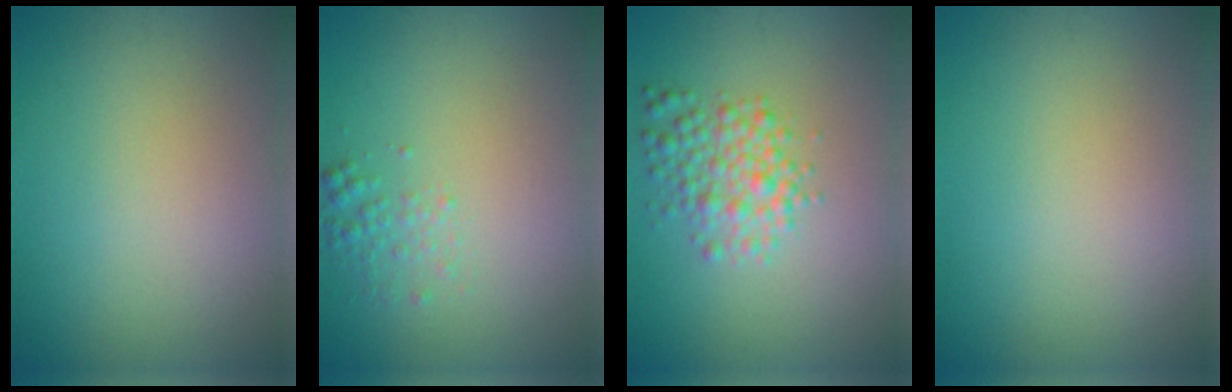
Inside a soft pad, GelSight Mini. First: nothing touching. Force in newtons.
{"total": 1.3, "press": 1.3, "slide": 0.1}
{"total": 3.5, "press": 3.5, "slide": 0.1}
{"total": 0.0}